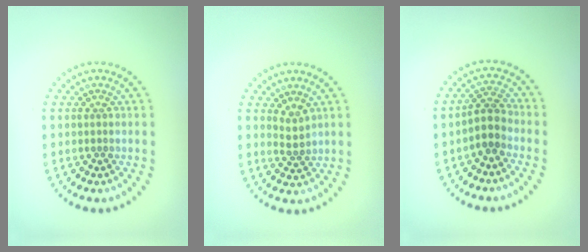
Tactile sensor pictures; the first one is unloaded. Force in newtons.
{"total": 1.6, "press": 1.2, "slide": 1.1}
{"total": 2.5, "press": 2.0, "slide": 1.4}